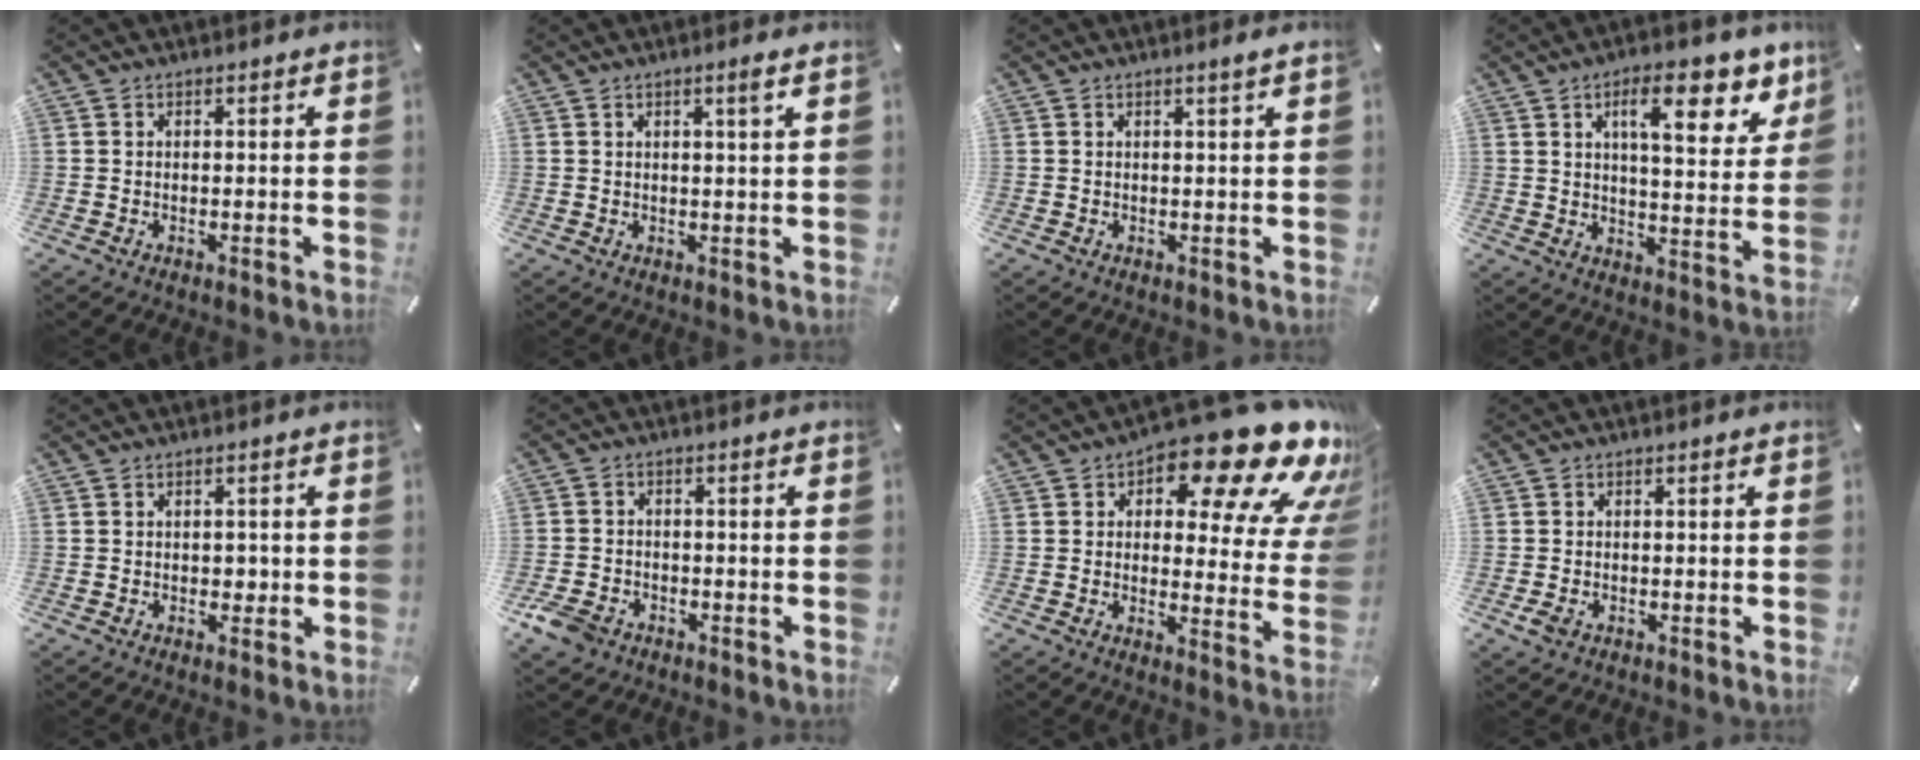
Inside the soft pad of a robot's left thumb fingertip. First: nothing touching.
{"total": 2.2, "force": [1.1, -0.1, 1.9], "torque": [-0.039, -0.002, 0.018]}
{"total": 1.2, "force": [0.6, -0.1, 1.1], "torque": [-0.020, -0.002, 0.009]}
{"total": 14.6, "force": [7.8, 5.6, 11.0], "torque": [-0.156, -0.028, 0.124]}
{"total": 1.7, "force": [-0.1, 1.5, 0.7], "torque": [-0.007, 0.002, -0.006]}
{"total": 4.9, "force": [-3.1, 3.4, 1.7], "torque": [-0.050, 0.011, -0.063]}
{"total": 19.6, "force": [12.6, 7.8, 12.7], "torque": [-0.170, -0.092, 0.206]}
{"total": 1.8, "force": [-0.7, 1.4, 0.8], "torque": [-0.020, -0.001, -0.015]}